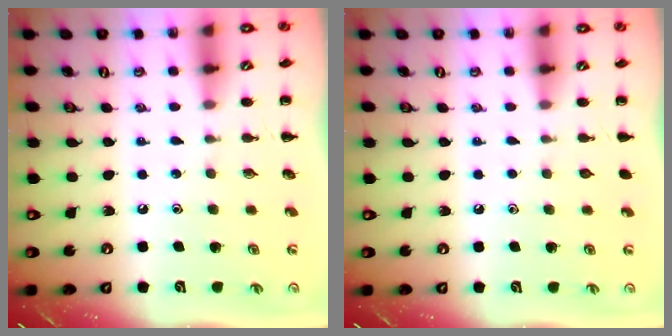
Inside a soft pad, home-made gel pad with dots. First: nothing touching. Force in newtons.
{"total": 0.0}